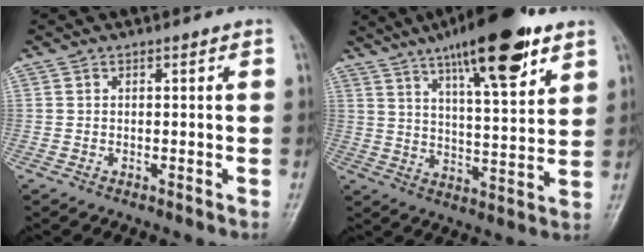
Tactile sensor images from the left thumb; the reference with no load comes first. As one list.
[{"total": 18.9, "force": [11.3, 5.0, 14.2], "torque": [-0.197, -0.042, 0.180]}]